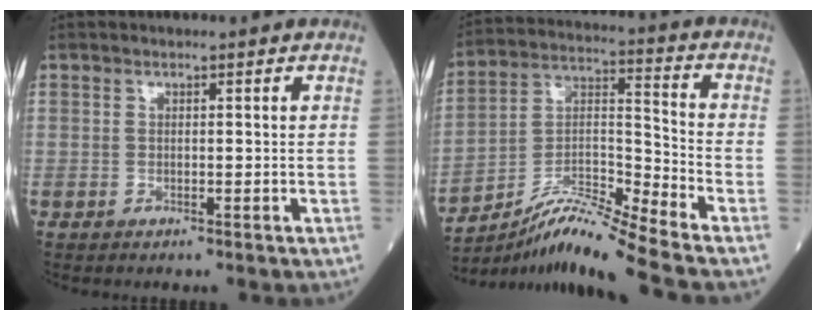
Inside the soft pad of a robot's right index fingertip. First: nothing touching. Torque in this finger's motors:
{"motor_torque": [-0.37, -0.52, 0.14, 0.03]}